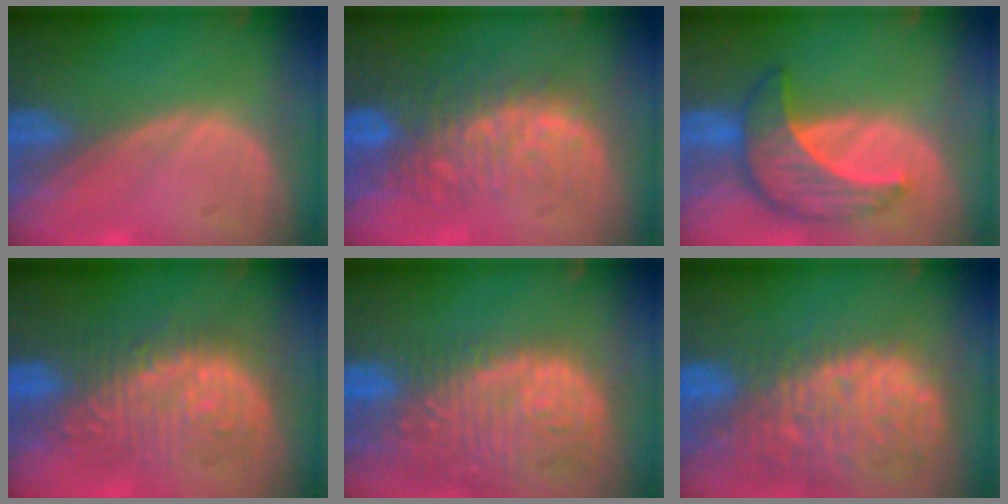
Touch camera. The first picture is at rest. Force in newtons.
{"total": 9.9, "press": 8.6, "slide": 4.8}
{"total": 7.9, "press": 7.9, "slide": 0.4}
{"total": 9.8, "press": 9.8, "slide": 0.4}
{"total": 14.4, "press": 11.8, "slide": 8.2}
{"total": 13.8, "press": 11.3, "slide": 7.9}